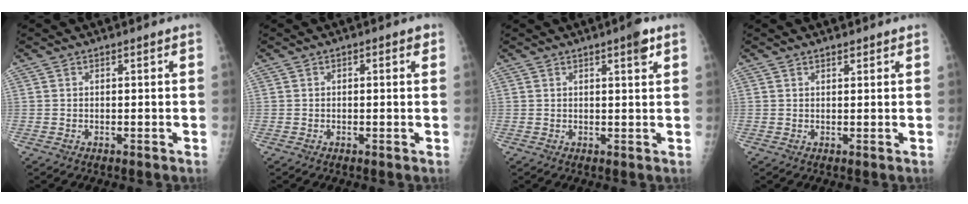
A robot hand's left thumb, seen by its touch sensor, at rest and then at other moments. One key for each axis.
{"total": 1.7, "fx": 0.5, "fy": 0.7, "fz": 1.4, "tx": -0.012, "ty": 0.003, "tz": 0.002}
{"total": 3.2, "fx": 1.8, "fy": 0.6, "fz": 2.6, "tx": -0.032, "ty": -0.007, "tz": 0.022}
{"total": 1.1, "fx": 0.9, "fy": 0.5, "fz": 0.4, "tx": -0.002, "ty": -0.006, "tz": 0.012}